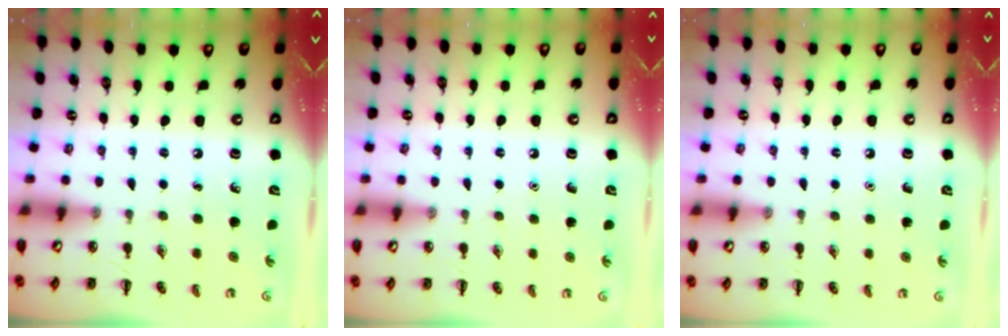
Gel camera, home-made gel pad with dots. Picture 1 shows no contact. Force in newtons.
{"total": 1.5, "press": 1.5, "slide": 0.1}
{"total": 1.6, "press": 1.6, "slide": 0.1}